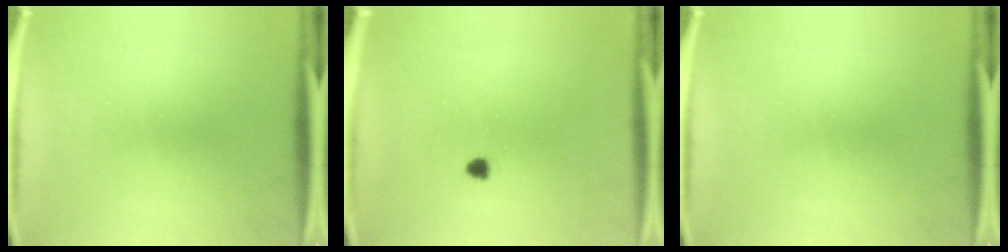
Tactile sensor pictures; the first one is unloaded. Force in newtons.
{"total": 1.2}
{"total": 0.0}